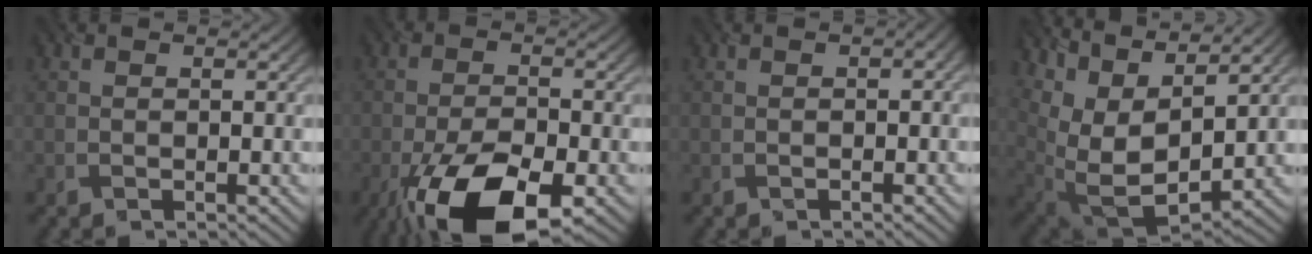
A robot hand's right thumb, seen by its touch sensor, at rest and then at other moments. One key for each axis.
{"total": 13.5, "fx": -7.3, "fy": 5.6, "fz": 9.9, "tx": -0.187, "ty": -0.023, "tz": -0.129}
{"total": 1.1, "fx": -0.1, "fy": 0.6, "fz": 0.8, "tx": -0.013, "ty": -0.001, "tz": 0.000}
{"total": 12.7, "fx": 6.2, "fy": 6.0, "fz": 9.4, "tx": -0.209, "ty": 0.014, "tz": 0.126}